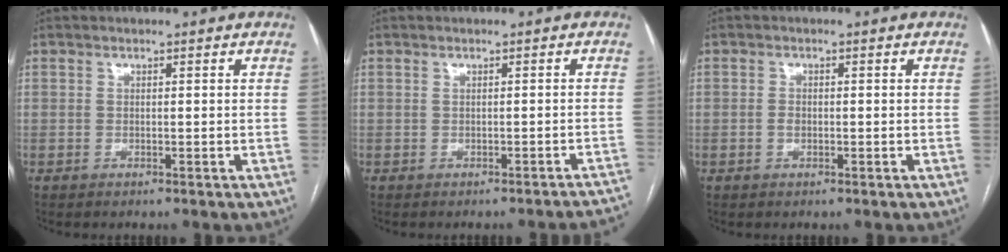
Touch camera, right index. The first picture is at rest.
{"total": 4.5, "force": [-4.3, -0.3, 1.1], "torque": [0.003, 0.007, -0.040]}
{"total": 1.3, "force": [-0.3, 0.8, 0.9], "torque": [-0.019, 0.002, -0.006]}